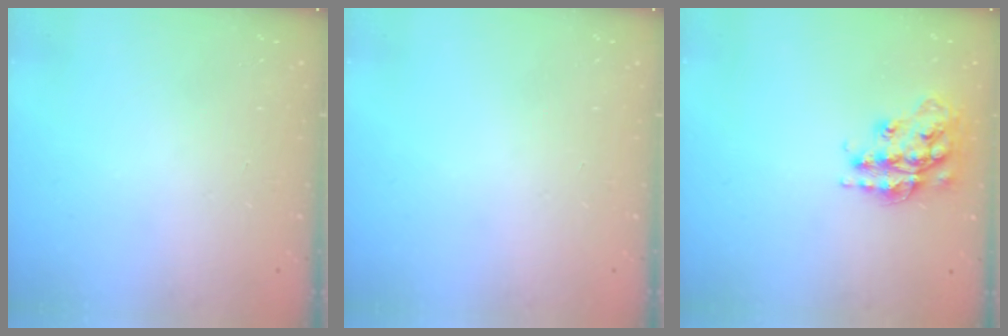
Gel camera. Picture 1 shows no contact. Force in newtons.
{"total": 0.0}
{"total": 15.2, "press": 15.2, "slide": 0.8}